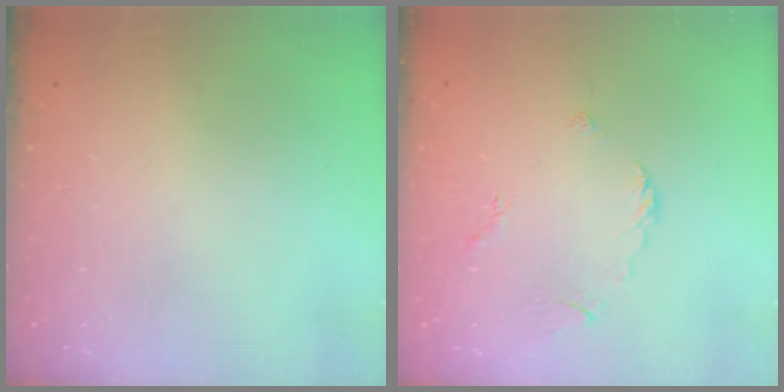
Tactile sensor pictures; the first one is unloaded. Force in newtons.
{"total": 2.2, "press": 2.1, "slide": 0.7}